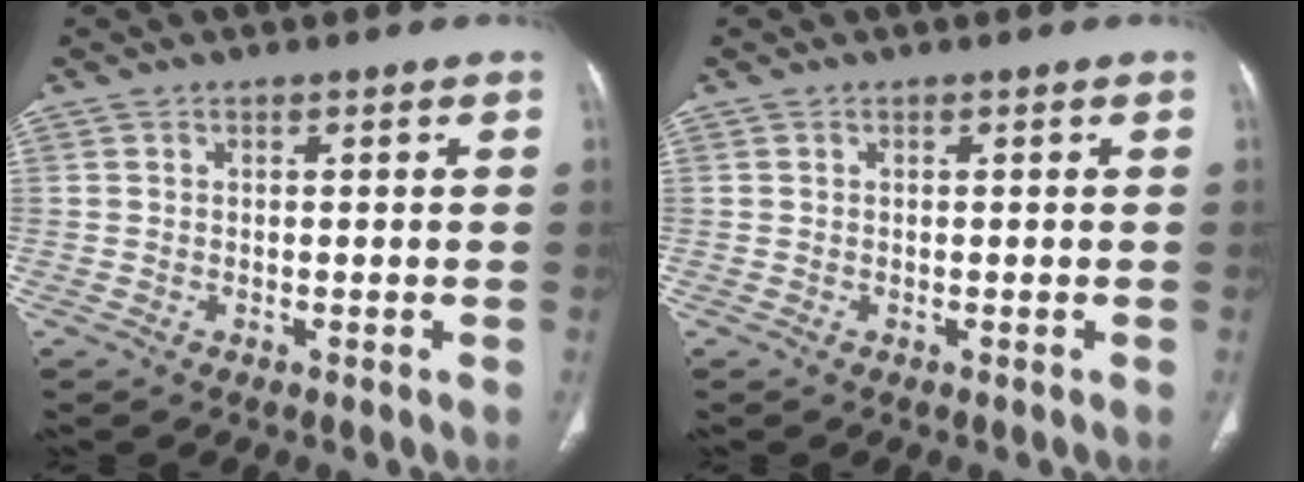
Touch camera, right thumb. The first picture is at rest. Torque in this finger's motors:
{"motor_torque": [0.03, 0.03, 0.00, 0.00, 0.00]}